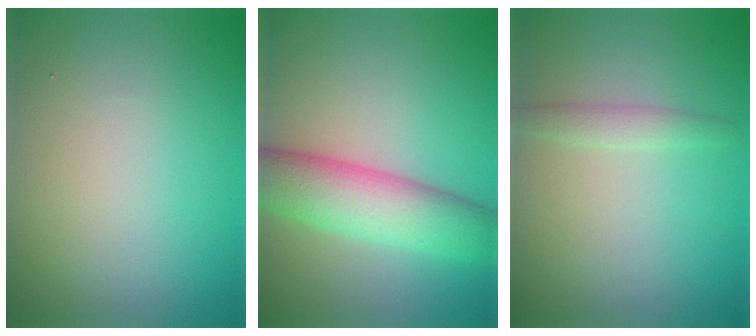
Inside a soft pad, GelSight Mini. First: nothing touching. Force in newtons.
{"total": 7.1, "press": 7.1, "slide": 0.2}
{"total": 1.4, "press": 1.4, "slide": 0.1}